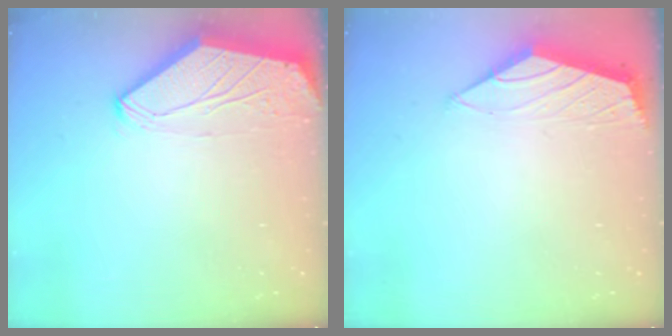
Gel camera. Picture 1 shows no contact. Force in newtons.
{"total": 1.5, "press": 1.4, "slide": 0.5}